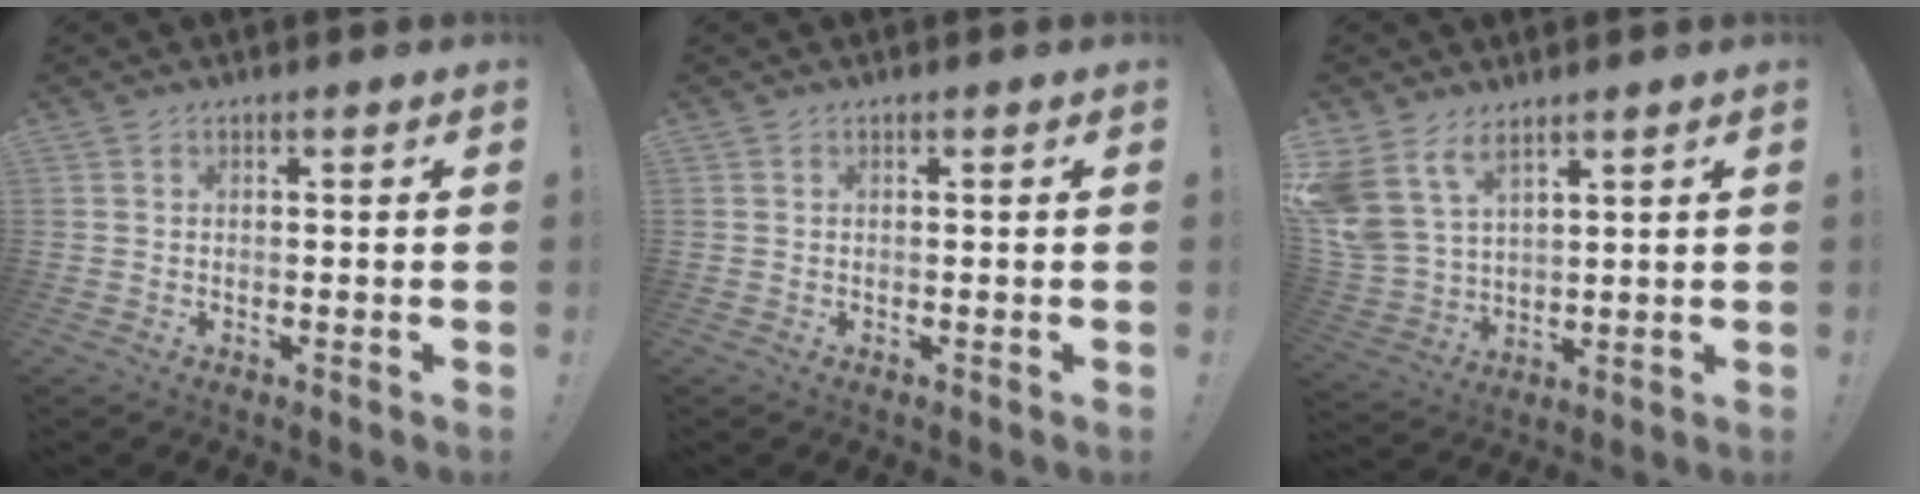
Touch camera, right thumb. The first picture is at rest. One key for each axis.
{"total": 0.0}
{"total": 10.9, "fx": 7.2, "fy": 6.0, "fz": 5.5, "tx": -0.131, "ty": -0.044, "tz": 0.146}